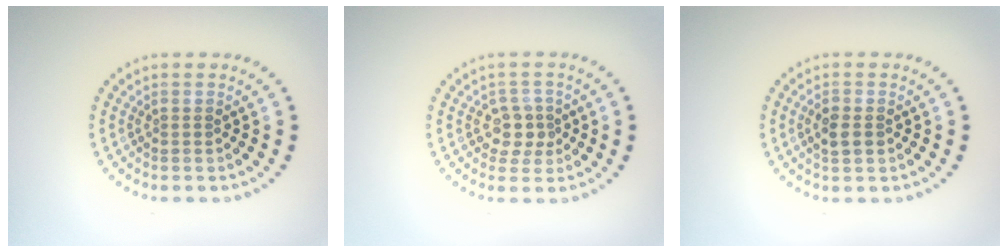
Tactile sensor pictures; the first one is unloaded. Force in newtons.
{"total": 2.3, "press": 2.1, "slide": 1.0}
{"total": 1.8, "press": 1.8, "slide": 0.3}